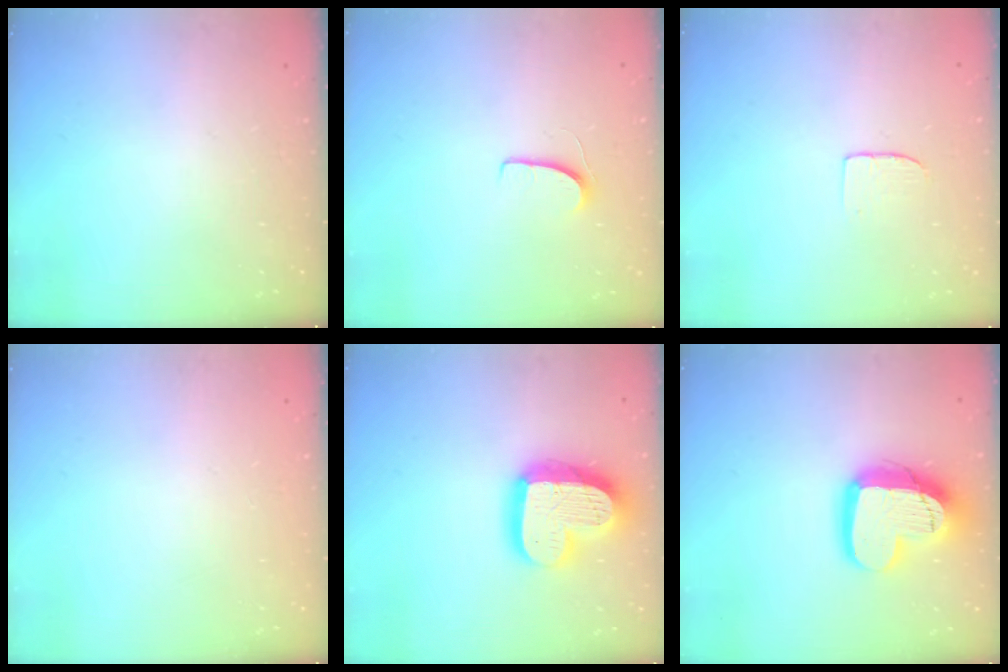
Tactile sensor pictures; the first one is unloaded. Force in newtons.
{"total": 5.1, "press": 5.0, "slide": 0.5}
{"total": 3.7, "press": 3.7, "slide": 0.2}
{"total": 0.0}
{"total": 19.5, "press": 19.4, "slide": 1.7}
{"total": 17.1, "press": 17.0, "slide": 1.5}